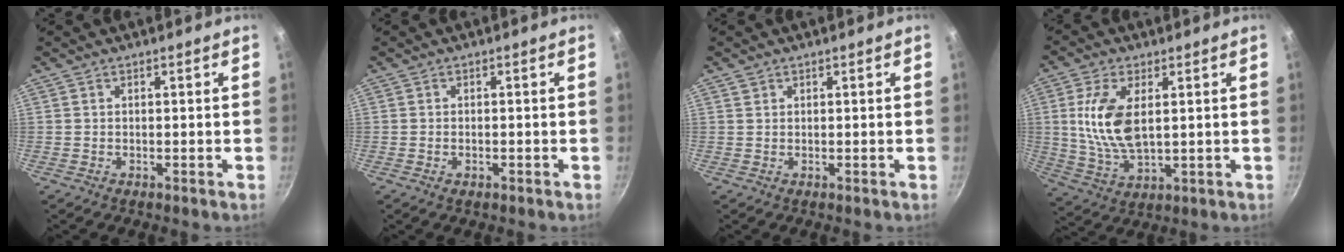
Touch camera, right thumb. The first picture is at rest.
{"total": 1.2, "force": [-0.5, 0.7, 0.9], "torque": [-0.015, 0.007, -0.005]}
{"total": 0.7, "force": [0.5, 0.6, 0.1], "torque": [0.008, -0.002, 0.006]}
{"total": 11.8, "force": [2.0, 6.0, 10.0], "torque": [-0.204, -0.011, 0.047]}